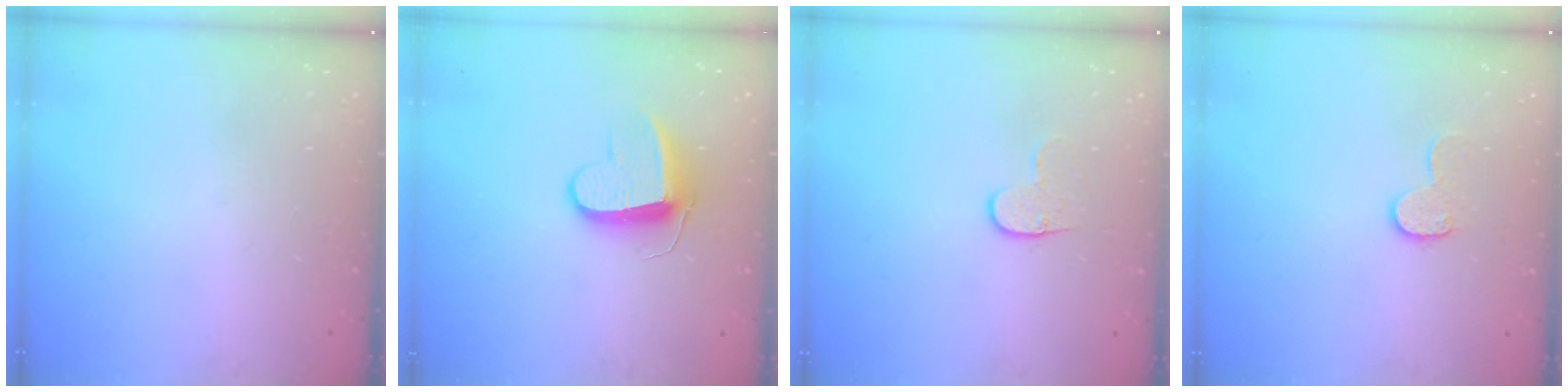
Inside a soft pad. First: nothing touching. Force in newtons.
{"total": 9.0, "press": 9.0, "slide": 0.6}
{"total": 5.7, "press": 5.6, "slide": 0.6}
{"total": 8.0, "press": 8.0, "slide": 0.2}